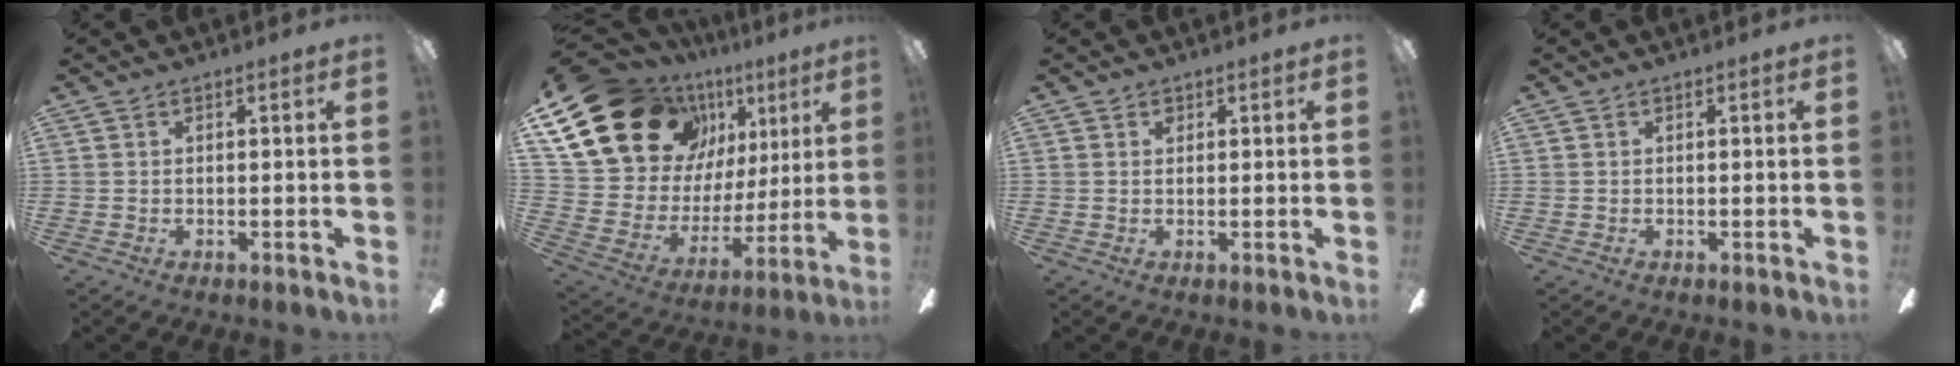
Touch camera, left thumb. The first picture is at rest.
{"total": 23.2, "force": [12.9, 15.5, 11.5], "torque": [-0.233, -0.068, 0.254]}
{"total": 0.9, "force": [0.6, 0.6, 0.3], "torque": [0.001, -0.003, 0.009]}
{"total": 0.0}